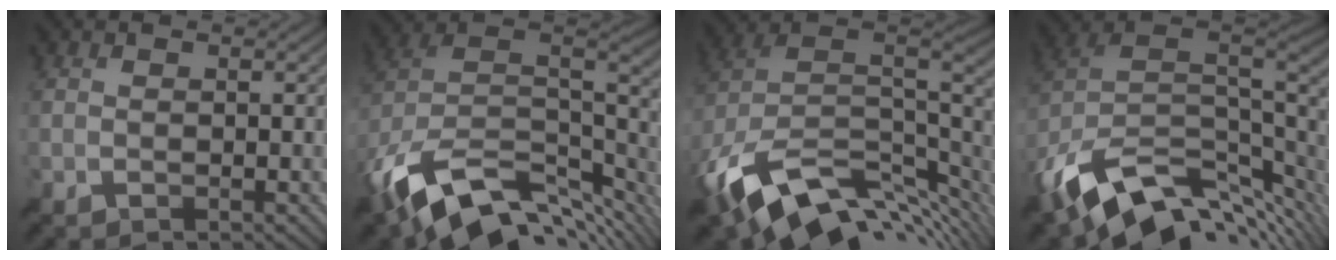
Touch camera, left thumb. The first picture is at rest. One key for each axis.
{"total": 15.6, "fx": -6.8, "fy": 8.6, "fz": 11.0, "tx": -0.243, "ty": -0.025, "tz": -0.107}
{"total": 16.3, "fx": -5.6, "fy": 9.2, "fz": 12.3, "tx": -0.262, "ty": -0.011, "tz": -0.095}
{"total": 15.5, "fx": -5.9, "fy": 8.9, "fz": 11.2, "tx": -0.241, "ty": -0.025, "tz": -0.094}